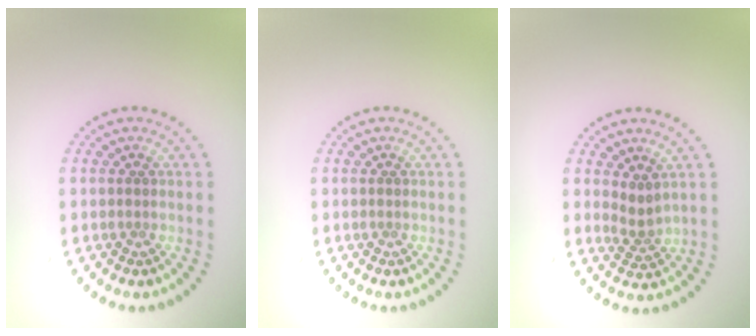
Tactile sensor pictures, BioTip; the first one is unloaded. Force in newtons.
{"total": 0.0}
{"total": 1.8, "press": 1.1, "slide": 1.4}